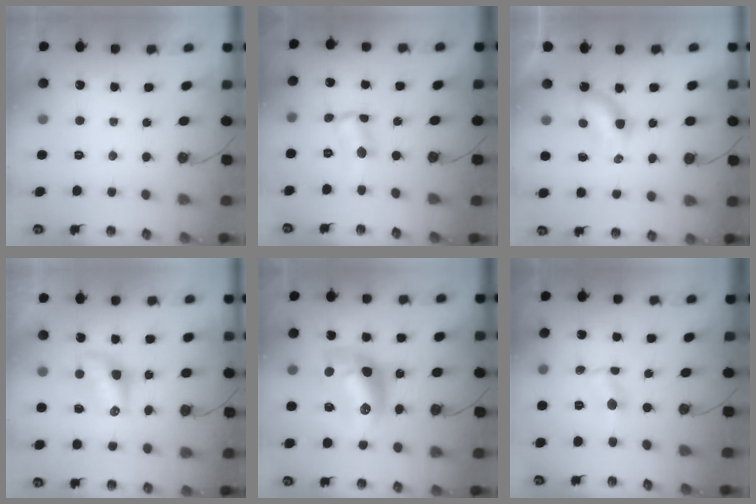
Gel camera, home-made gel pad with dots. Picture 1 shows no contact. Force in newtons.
{"total": 1.8, "press": 1.6, "slide": 0.7}
{"total": 6.3, "press": 6.2, "slide": 0.6}
{"total": 7.1, "press": 7.1, "slide": 0.6}
{"total": 14.0, "press": 14.0, "slide": 1.3}
{"total": 0.7, "press": 0.7, "slide": 0.1}